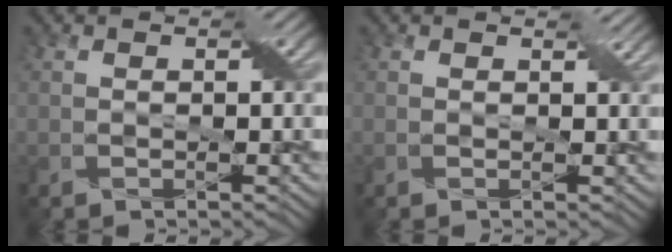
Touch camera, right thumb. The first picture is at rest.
{"total": 1.0, "force": [0.7, 0.3, 0.6], "torque": [-0.012, -0.003, 0.012]}